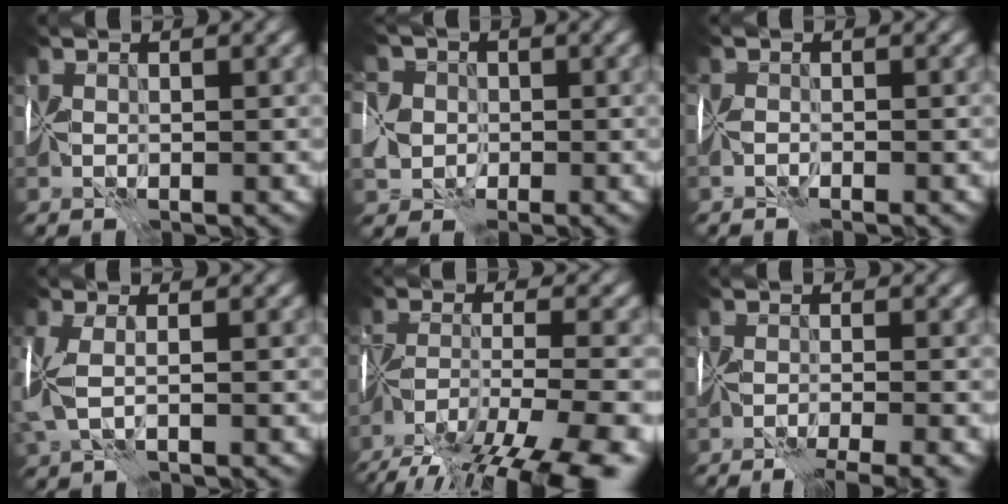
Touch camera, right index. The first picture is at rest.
{"total": 7.9, "force": [-2.4, 6.9, 2.9], "torque": [-0.059, 0.000, -0.075]}
{"total": 1.3, "force": [-1.2, 0.3, 0.5], "torque": [-0.004, 0.000, -0.025]}
{"total": 3.0, "force": [-0.2, 1.5, 2.6], "torque": [-0.071, 0.003, -0.005]}
{"total": 15.0, "force": [-11.7, 4.5, 8.3], "torque": [-0.152, -0.036, -0.158]}
{"total": 6.2, "force": [-4.8, 1.5, 3.8], "torque": [-0.044, -0.015, -0.057]}